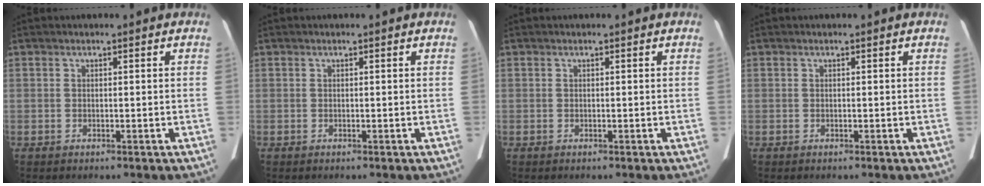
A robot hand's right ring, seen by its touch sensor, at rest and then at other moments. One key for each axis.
{"total": 0.0}
{"total": 0.0}
{"total": 0.0}